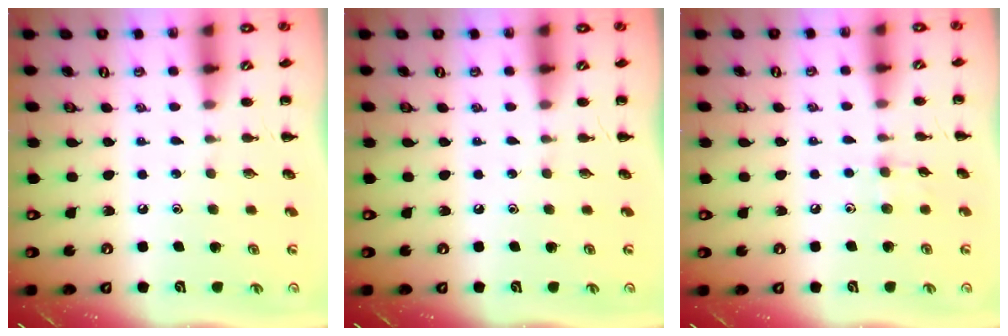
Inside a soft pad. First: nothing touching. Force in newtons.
{"total": 0.0}
{"total": 3.2, "press": 3.0, "slide": 1.1}